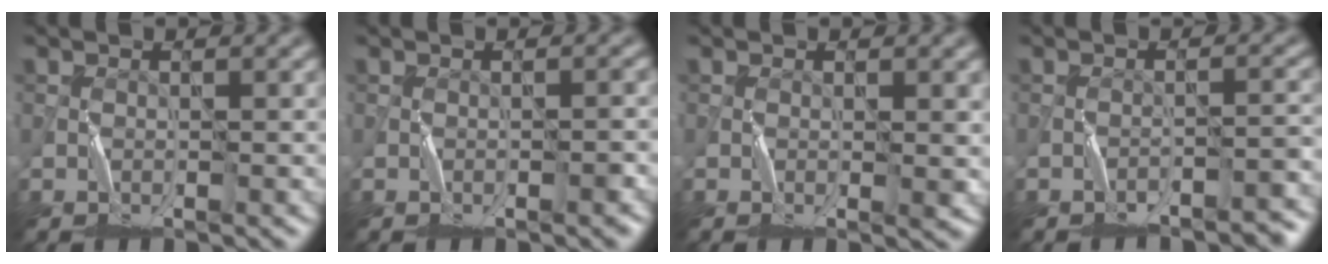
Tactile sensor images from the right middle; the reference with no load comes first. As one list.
[{"total": 0.9, "force": [-0.5, 0.0, 0.7], "torque": [-0.010, 0.007, -0.006]}, {"total": 1.2, "force": [0.0, 0.1, 1.2], "torque": [-0.014, -0.004, -0.003]}, {"total": 3.0, "force": [-2.7, 0.5, 1.3], "torque": [-0.014, 0.013, -0.039]}]